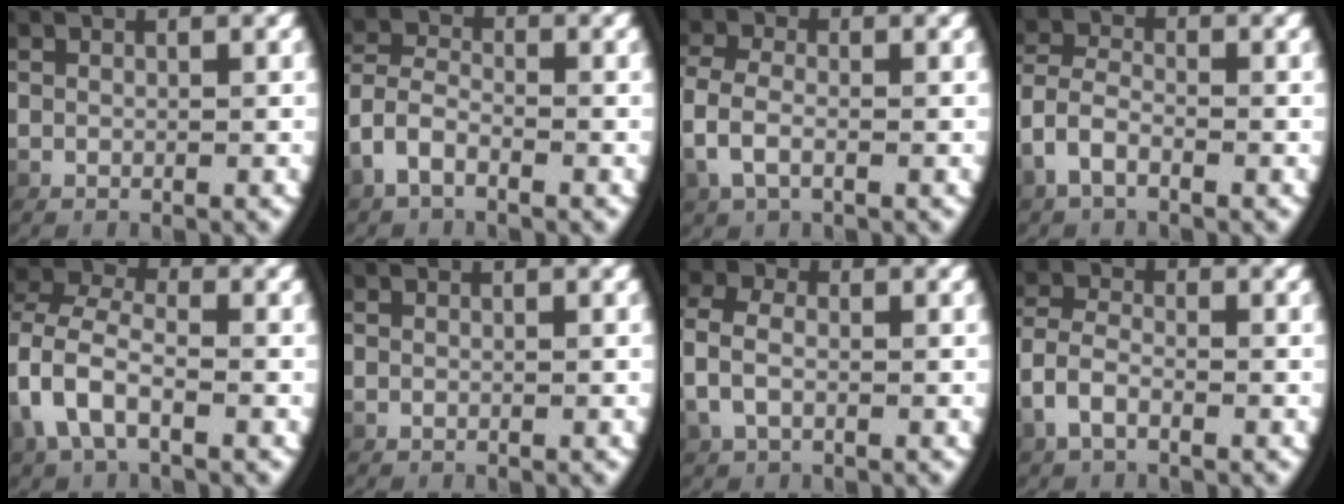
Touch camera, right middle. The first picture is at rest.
{"total": 3.1, "force": [-1.6, 2.1, 1.6], "torque": [-0.045, -0.008, -0.029]}
{"total": 2.7, "force": [-0.7, 1.6, 2.0], "torque": [-0.062, -0.003, -0.008]}
{"total": 2.7, "force": [-1.4, 1.7, 1.5], "torque": [-0.045, -0.007, -0.026]}
{"total": 3.9, "force": [-0.5, 2.6, 2.8], "torque": [-0.071, -0.001, -0.012]}
{"total": 0.0}
{"total": 2.6, "force": [-0.3, 1.9, 1.8], "torque": [-0.055, 0.002, -0.007]}
{"total": 2.4, "force": [-1.2, 1.4, 1.5], "torque": [-0.044, -0.005, -0.022]}